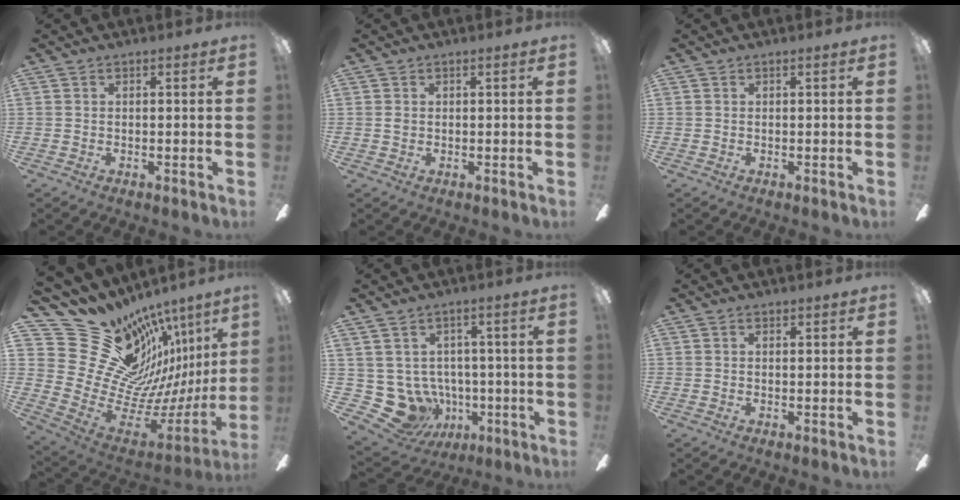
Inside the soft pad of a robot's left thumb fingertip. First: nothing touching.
{"total": 0.6, "force": [0.0, 0.4, 0.3], "torque": [-0.007, 0.001, -0.001]}
{"total": 0.0}
{"total": 23.2, "force": [13.5, 15.6, 10.7], "torque": [-0.183, -0.140, 0.300]}
{"total": 10.6, "force": [-1.8, 9.7, 3.8], "torque": [-0.127, -0.005, -0.021]}
{"total": 0.0}